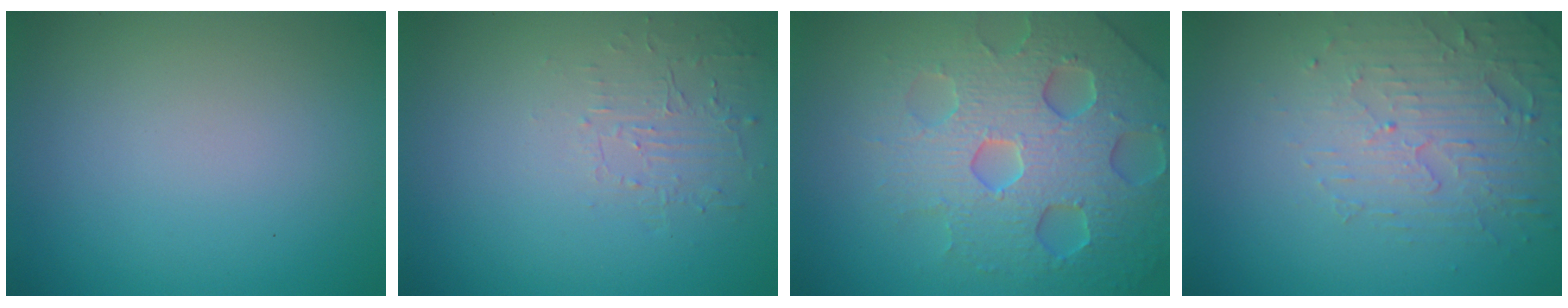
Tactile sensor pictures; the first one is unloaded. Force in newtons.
{"total": 1.6, "press": 0.3, "slide": 1.6}
{"total": 7.3, "press": 7.1, "slide": 1.7}
{"total": 5.0, "press": 3.3, "slide": 3.8}